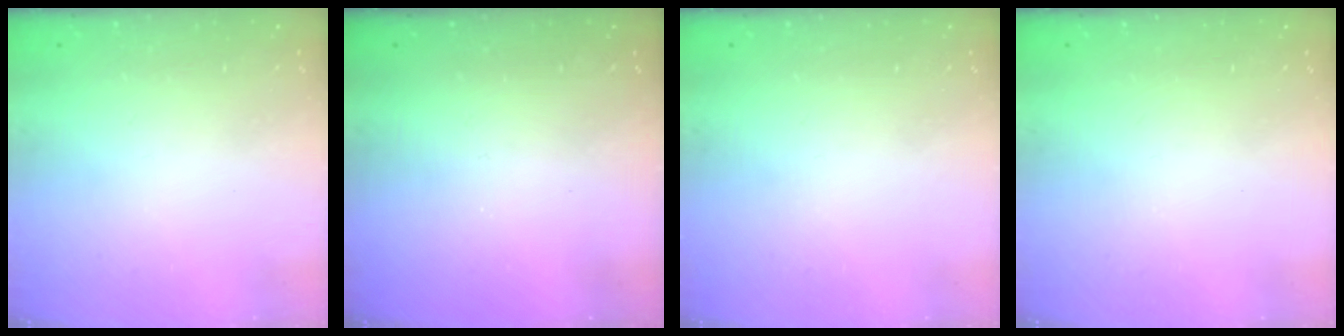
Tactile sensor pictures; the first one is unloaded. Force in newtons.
{"total": 0.0}
{"total": 0.0}
{"total": 0.0}